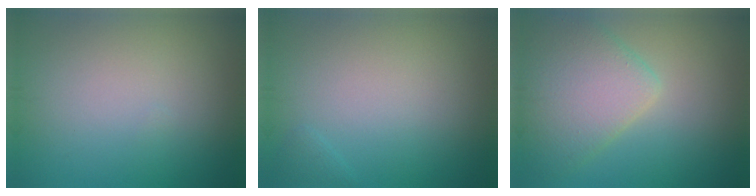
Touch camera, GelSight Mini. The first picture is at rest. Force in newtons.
{"total": 0.5, "press": 0.5, "slide": 0.0}
{"total": 5.9, "press": 5.9, "slide": 0.3}